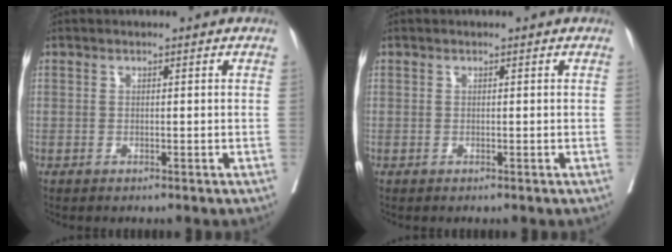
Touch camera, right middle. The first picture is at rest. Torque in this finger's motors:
{"motor_torque": [-0.06, -0.06, 0.00, 0.00]}